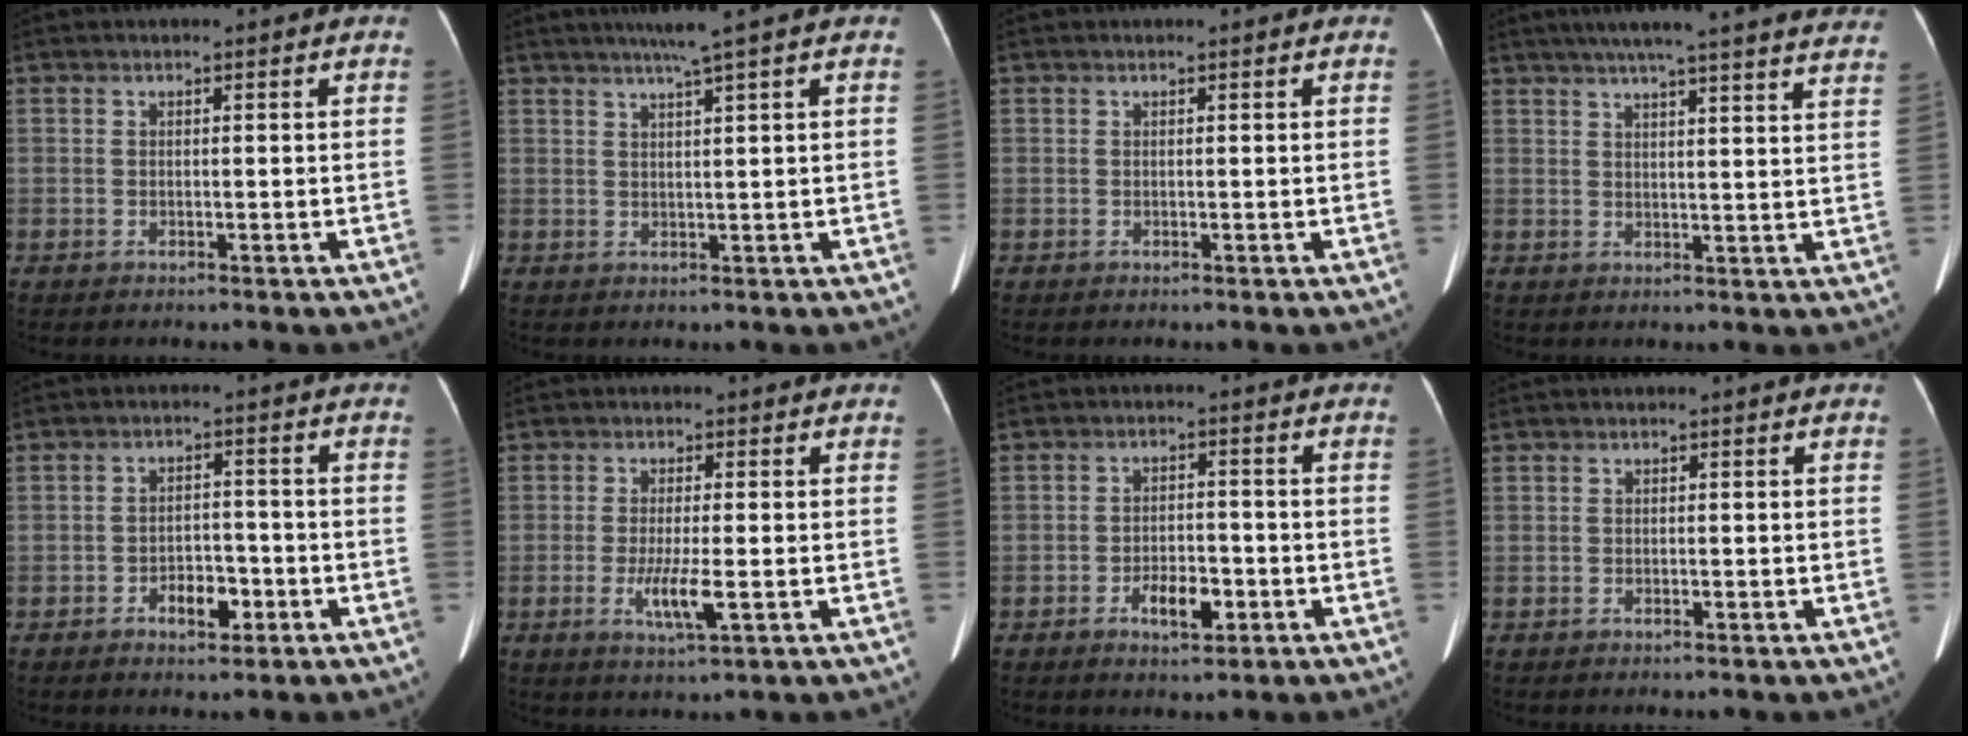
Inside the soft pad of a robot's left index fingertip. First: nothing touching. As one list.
[{"total": 3.7, "force": [2.7, -1.2, 2.3], "torque": [-0.040, 0.001, 0.050]}, {"total": 0.0}, {"total": 25.9, "force": [22.9, 0.9, 12.1], "torque": [-0.187, -0.019, 0.275]}, {"total": 4.3, "force": [-2.2, 2.3, 2.9], "torque": [-0.046, 0.007, -0.032]}, {"total": 4.8, "force": [-1.2, 0.5, 4.6], "torque": [-0.093, -0.012, -0.020]}, {"total": 4.8, "force": [-2.3, 2.2, 3.6], "torque": [-0.064, 0.002, -0.034]}, {"total": 0.0}]